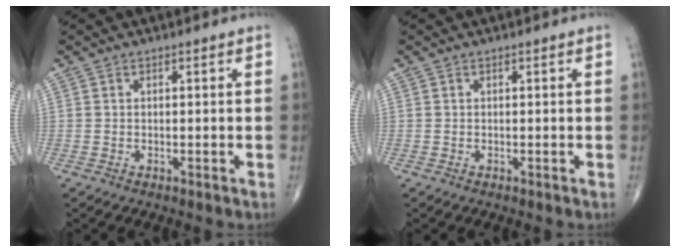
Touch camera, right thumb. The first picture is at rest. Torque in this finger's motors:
{"motor_torque": [0.02, 0.01, 0.00, 0.00, 0.01]}